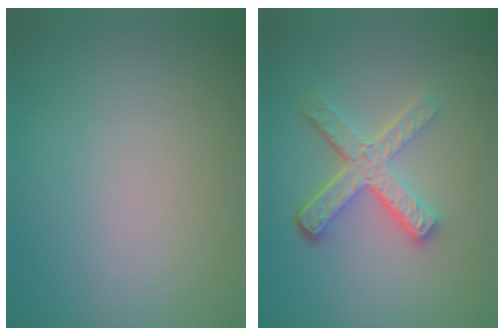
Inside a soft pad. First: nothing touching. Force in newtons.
{"total": 5.1, "press": 3.6, "slide": 3.5}